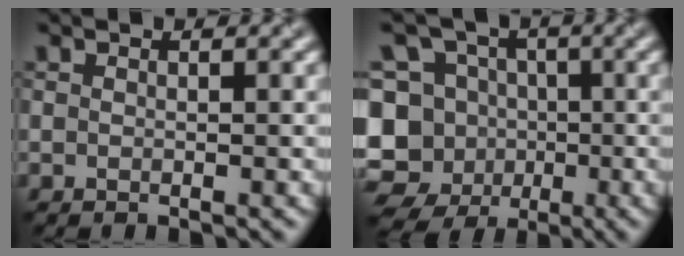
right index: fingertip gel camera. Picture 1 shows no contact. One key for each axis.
{"total": 13.5, "fx": -4.8, "fy": 11.8, "fz": 4.5, "tx": -0.093, "ty": 0.005, "tz": -0.087}